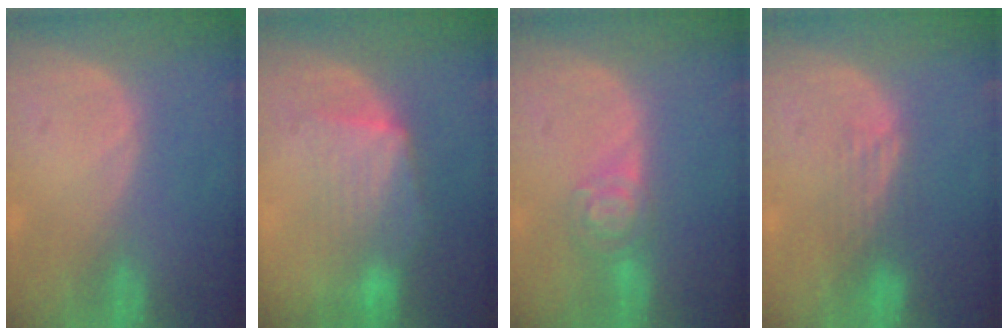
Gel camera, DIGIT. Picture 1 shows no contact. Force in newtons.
{"total": 7.3, "press": 7.0, "slide": 2.1}
{"total": 5.1, "press": 4.5, "slide": 2.5}
{"total": 4.0, "press": 3.3, "slide": 2.3}